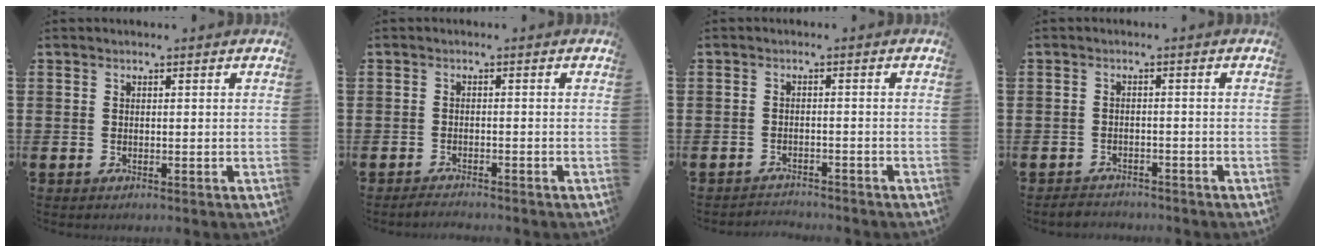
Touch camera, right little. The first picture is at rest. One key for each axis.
{"total": 1.3, "fx": -1.3, "fy": 0.0, "fz": 0.1, "tx": -0.004, "ty": 0.001, "tz": -0.026}
{"total": 1.7, "fx": -1.7, "fy": -0.1, "fz": -0.3, "tx": 0.000, "ty": 0.005, "tz": -0.039}
{"total": 1.5, "fx": -1.4, "fy": 0.3, "fz": -0.1, "tx": -0.004, "ty": 0.004, "tz": -0.032}